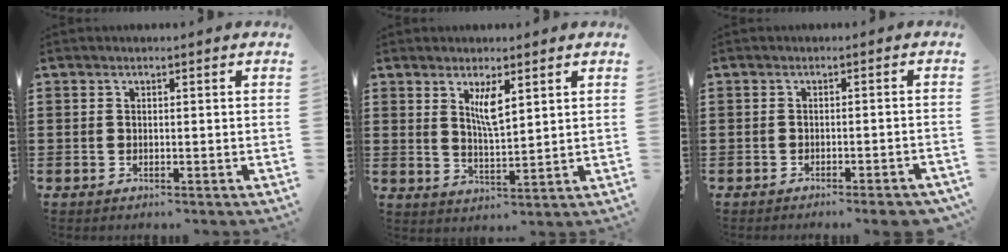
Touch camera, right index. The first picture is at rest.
{"total": 4.6, "force": [2.3, 1.2, 3.9], "torque": [-0.073, 0.000, 0.037]}
{"total": 2.2, "force": [-1.8, -0.2, 1.3], "torque": [-0.021, -0.002, -0.034]}